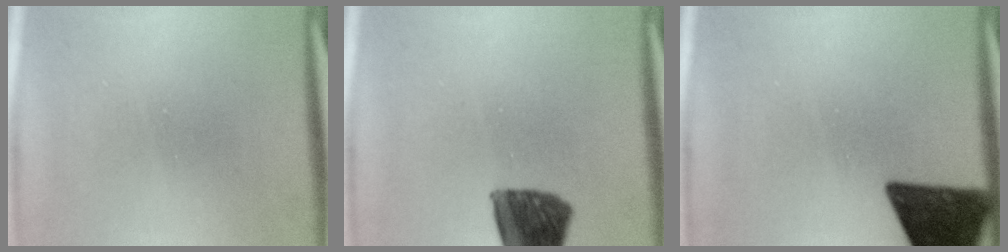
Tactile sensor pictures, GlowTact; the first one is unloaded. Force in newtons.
{"total": 10.5}
{"total": 12.5}